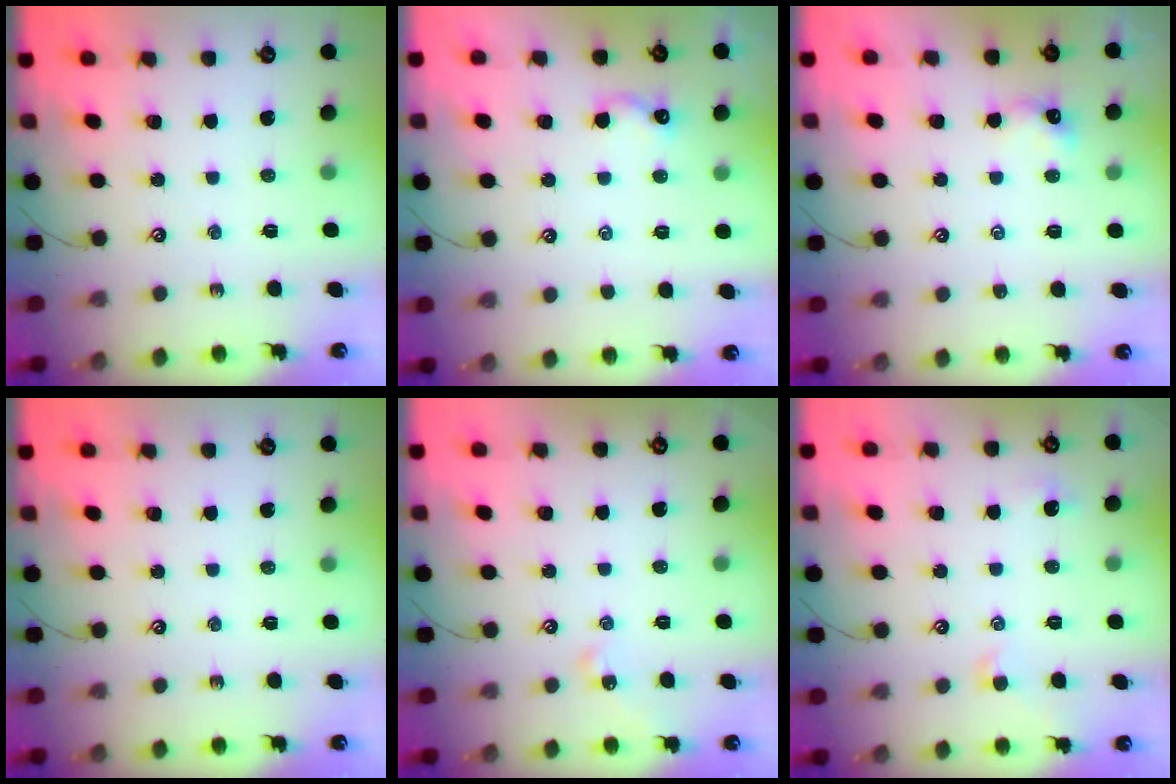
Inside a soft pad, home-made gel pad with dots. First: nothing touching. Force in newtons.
{"total": 2.1, "press": 2.1, "slide": 0.4}
{"total": 1.8, "press": 1.7, "slide": 0.5}
{"total": 0.0}
{"total": 4.5, "press": 4.4, "slide": 0.6}
{"total": 1.4, "press": 1.3, "slide": 0.6}